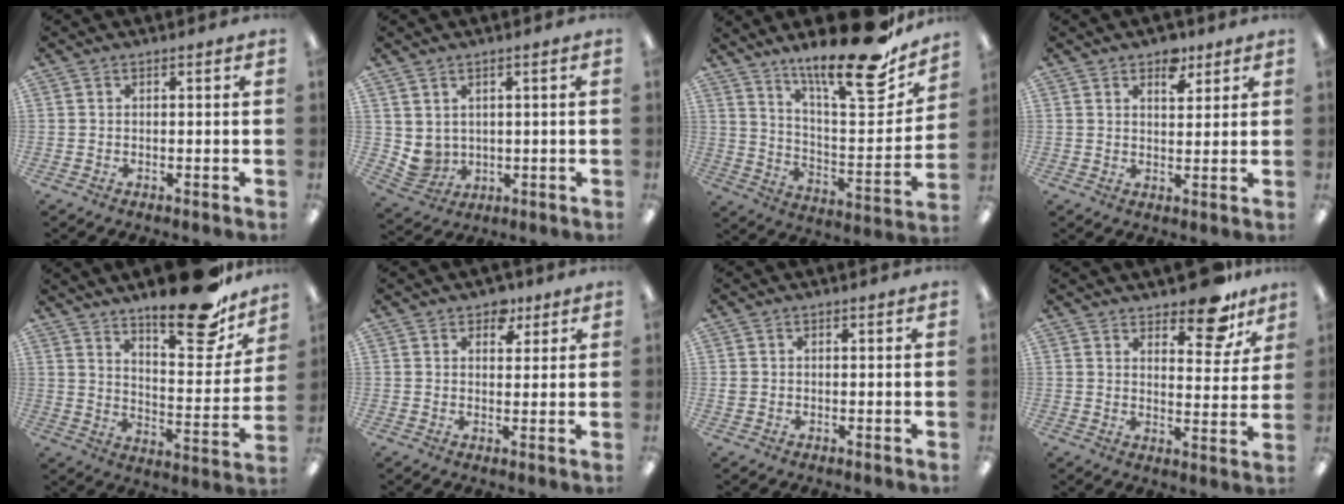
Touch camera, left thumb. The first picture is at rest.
{"total": 4.2, "force": [2.1, 3.6, 0.7], "torque": [-0.032, -0.010, 0.043]}
{"total": 21.1, "force": [16.5, 4.2, 12.6], "torque": [-0.198, -0.123, 0.267]}
{"total": 5.3, "force": [3.7, 2.9, 2.5], "torque": [-0.010, -0.020, 0.058]}
{"total": 18.3, "force": [14.6, 5.4, 9.6], "torque": [-0.133, -0.105, 0.240]}
{"total": 5.0, "force": [3.2, 3.4, 1.7], "torque": [-0.004, -0.010, 0.052]}
{"total": 0.9, "force": [0.1, 0.8, -0.2], "torque": [0.003, 0.005, 0.000]}
{"total": 10.8, "force": [8.6, 4.0, 5.3], "torque": [-0.055, -0.057, 0.147]}